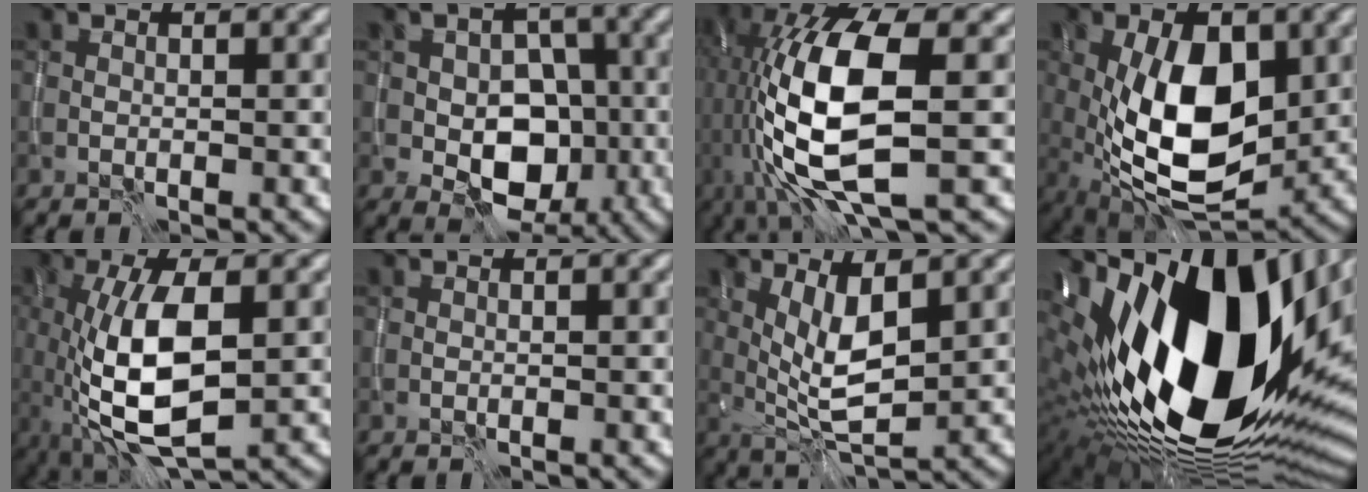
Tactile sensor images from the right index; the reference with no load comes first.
{"total": 6.6, "force": [-1.9, 4.6, 4.3], "torque": [-0.056, 0.001, -0.030]}
{"total": 13.4, "force": [-0.9, 5.3, 12.3], "torque": [-0.253, 0.004, -0.018]}
{"total": 10.5, "force": [-0.4, 5.5, 8.9], "torque": [-0.164, -0.009, -0.003]}
{"total": 8.8, "force": [-1.5, 3.5, 7.9], "torque": [-0.162, -0.002, -0.027]}
{"total": 0.0}
{"total": 5.5, "force": [0.9, 1.9, 5.1], "torque": [-0.098, -0.013, 0.021]}
{"total": 20.9, "force": [2.2, 10.6, 17.9], "torque": [-0.326, -0.012, 0.029]}